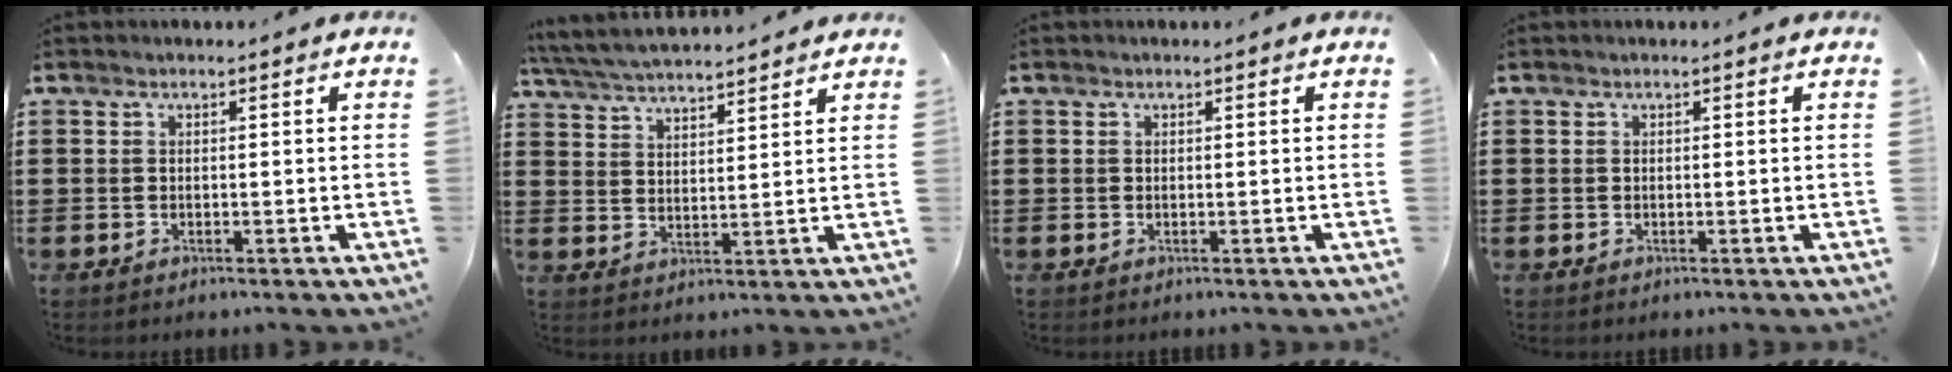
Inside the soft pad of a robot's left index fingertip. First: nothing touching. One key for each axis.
{"total": 5.1, "fx": 5.0, "fy": 0.3, "fz": 1.1, "tx": -0.041, "ty": -0.019, "tz": 0.088}
{"total": 0.0}
{"total": 0.0}